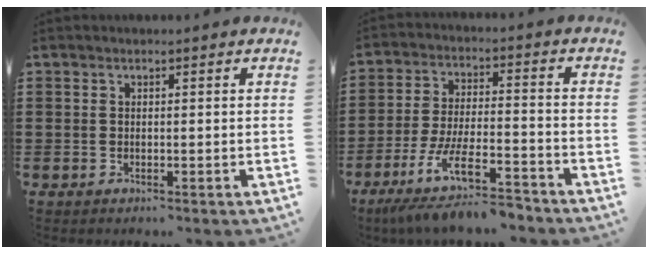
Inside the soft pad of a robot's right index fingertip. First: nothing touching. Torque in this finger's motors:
{"motor_torque": [0.07, -0.07, 0.08, 0.05]}